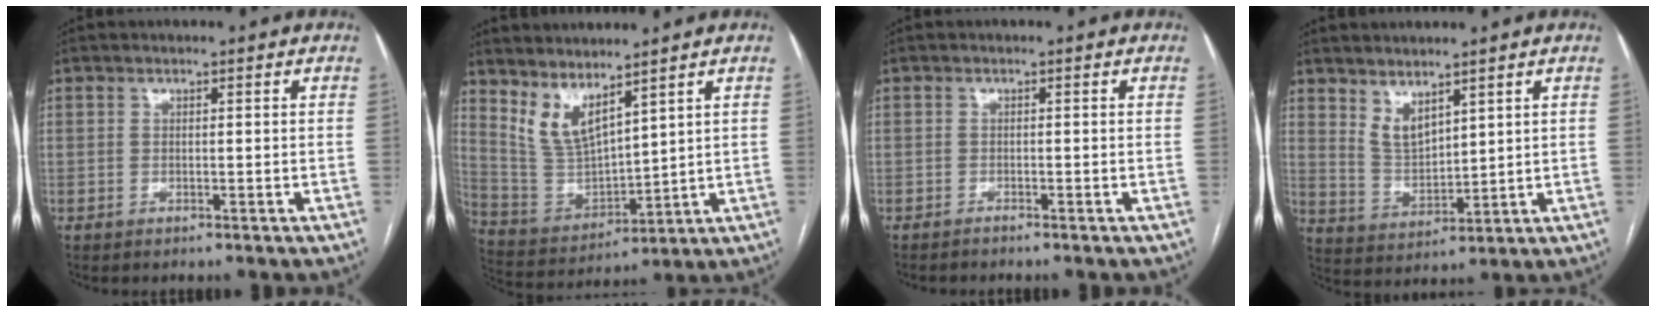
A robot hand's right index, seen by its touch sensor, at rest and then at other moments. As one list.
[{"total": 8.4, "force": [6.3, 2.3, 5.0], "torque": [-0.111, -0.012, 0.151]}, {"total": 0.6, "force": [-0.6, -0.3, 0.0], "torque": [-0.005, -0.005, -0.009]}, {"total": 5.3, "force": [3.8, 2.2, 2.9], "torque": [-0.063, -0.009, 0.090]}]